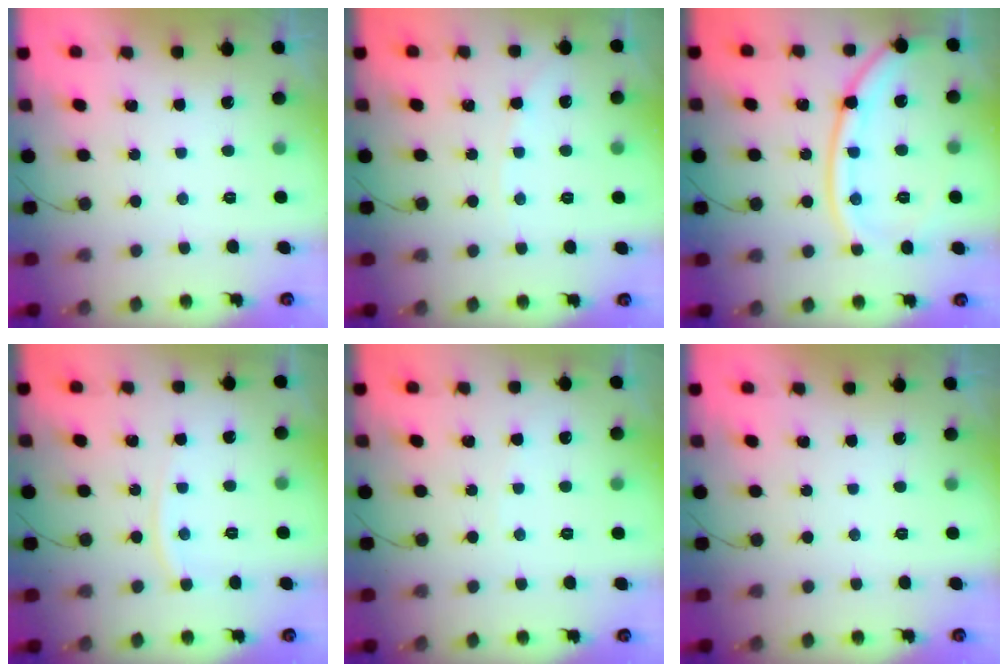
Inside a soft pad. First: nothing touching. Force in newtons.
{"total": 2.1, "press": 2.1, "slide": 0.3}
{"total": 16.7, "press": 16.7, "slide": 1.2}
{"total": 4.7, "press": 4.6, "slide": 0.8}
{"total": 2.9, "press": 2.9, "slide": 0.4}
{"total": 0.0}